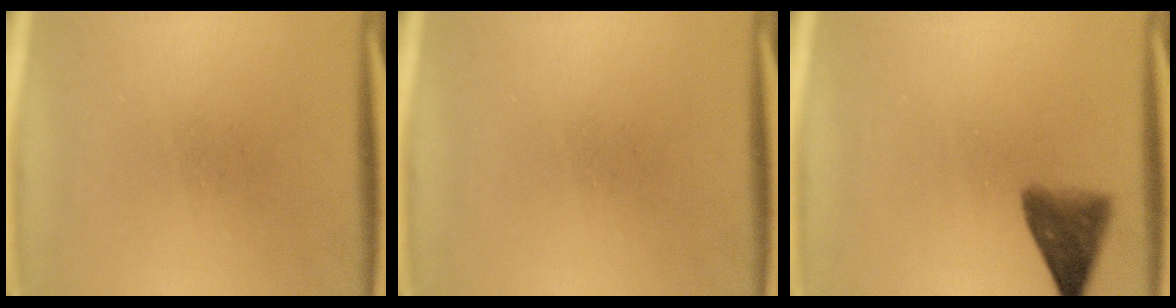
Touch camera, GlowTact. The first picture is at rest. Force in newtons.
{"total": 0.0}
{"total": 5.2}